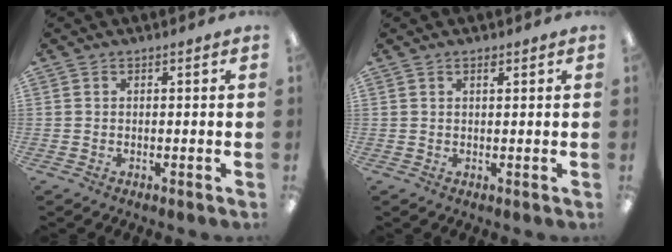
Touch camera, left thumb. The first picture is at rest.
{"total": 1.1, "force": [0.8, 0.4, 0.6], "torque": [-0.006, -0.002, 0.012]}